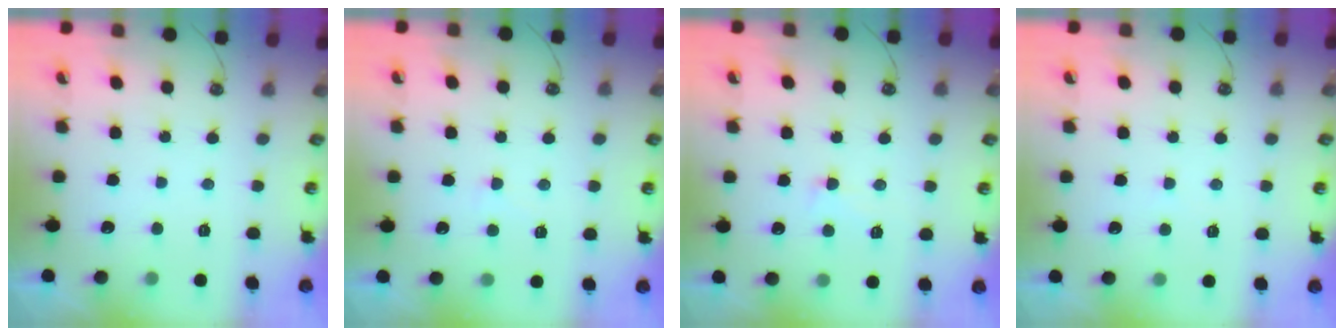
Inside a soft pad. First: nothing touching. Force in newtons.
{"total": 3.8, "press": 3.7, "slide": 0.8}
{"total": 1.1, "press": 1.0, "slide": 0.6}
{"total": 2.9, "press": 2.9, "slide": 0.3}